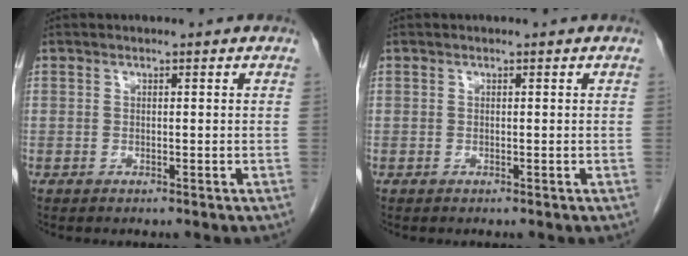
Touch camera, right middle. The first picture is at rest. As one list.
[{"total": 0.0}]